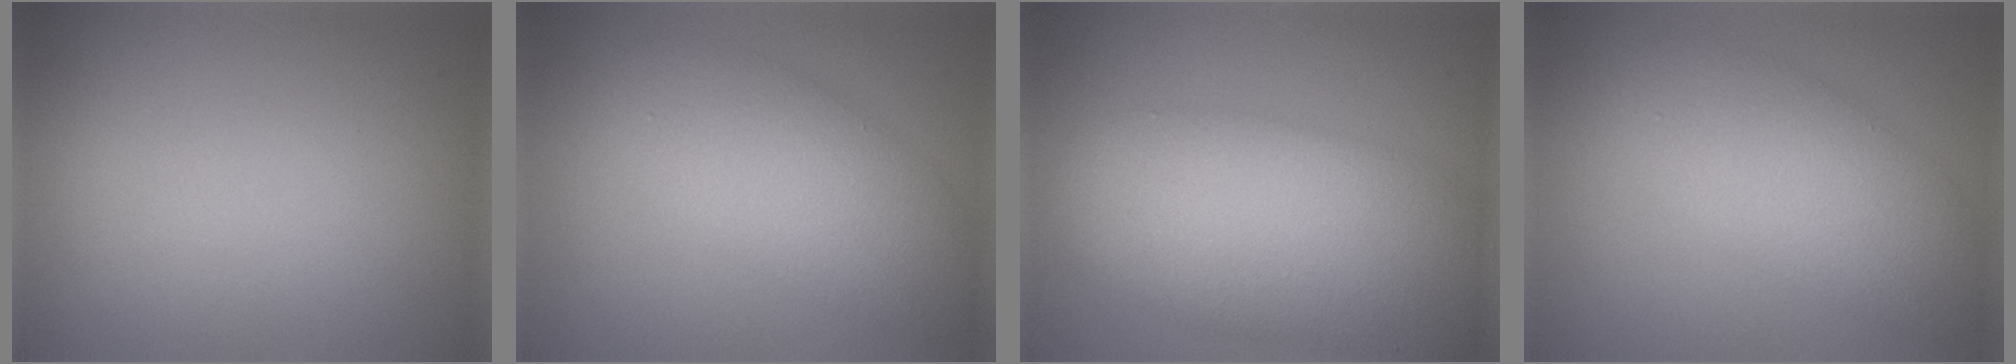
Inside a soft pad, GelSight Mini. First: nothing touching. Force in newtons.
{"total": 5.6, "press": 5.6, "slide": 0.2}
{"total": 10.4, "press": 10.4, "slide": 0.7}
{"total": 5.6, "press": 5.6, "slide": 0.2}